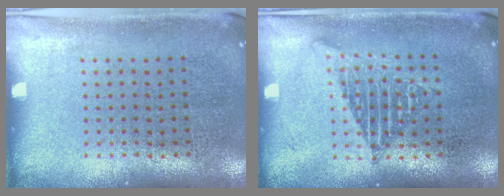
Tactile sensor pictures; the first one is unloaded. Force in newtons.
{"total": 1.3, "press": 1.3, "slide": 0.1}